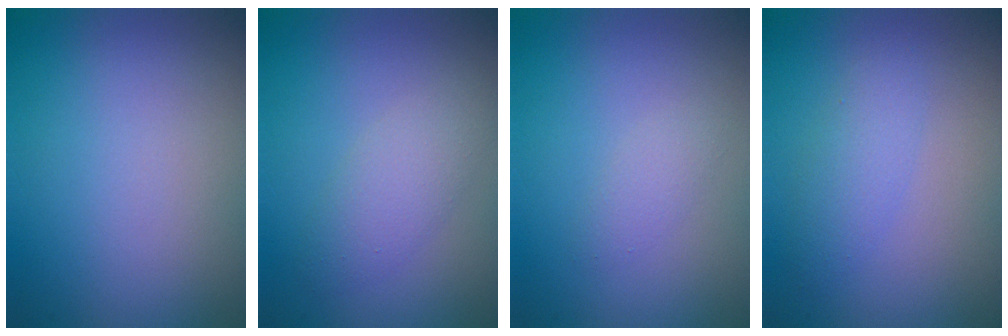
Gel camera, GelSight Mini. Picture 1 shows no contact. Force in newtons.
{"total": 2.5, "press": 2.5, "slide": 0.2}
{"total": 1.1, "press": 1.1, "slide": 0.1}
{"total": 1.9, "press": 1.9, "slide": 0.1}